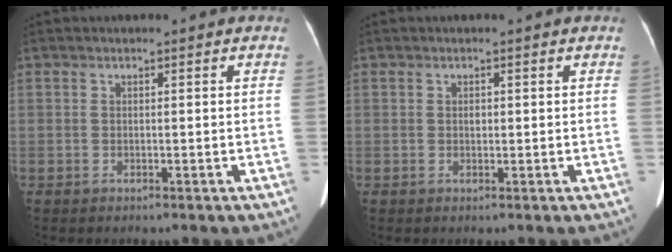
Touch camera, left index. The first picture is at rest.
{"total": 0.5, "force": [0.1, 0.4, 0.4], "torque": [-0.008, 0.002, 0.001]}